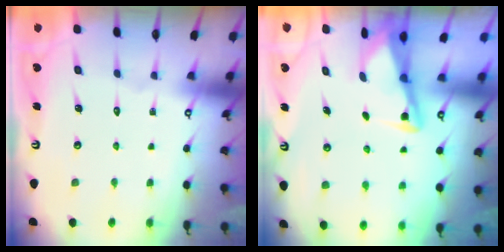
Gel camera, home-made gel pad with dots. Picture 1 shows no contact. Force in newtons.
{"total": 3.0, "press": 3.0, "slide": 0.4}